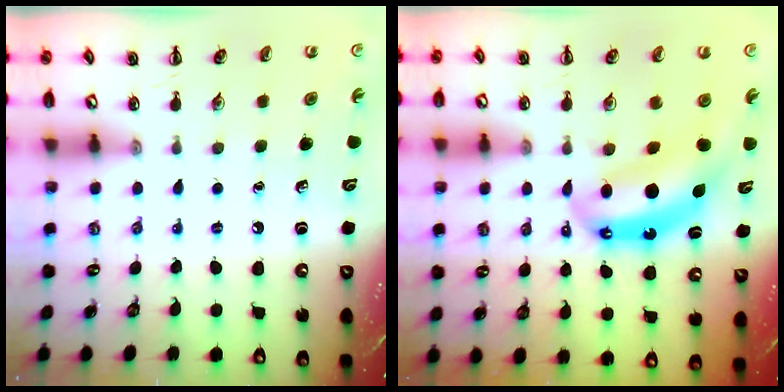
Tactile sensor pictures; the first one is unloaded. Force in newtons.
{"total": 8.9, "press": 8.7, "slide": 1.9}